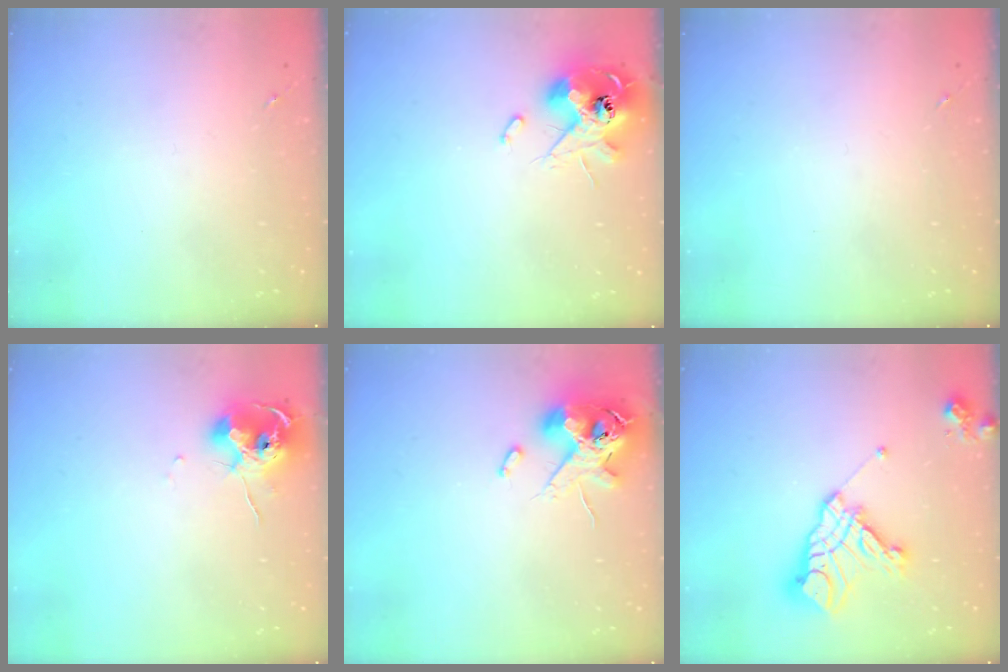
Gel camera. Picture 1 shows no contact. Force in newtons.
{"total": 13.1, "press": 13.0, "slide": 1.6}
{"total": 0.0}
{"total": 10.4, "press": 10.3, "slide": 1.2}
{"total": 12.9, "press": 12.7, "slide": 2.2}
{"total": 16.6, "press": 16.5, "slide": 2.1}